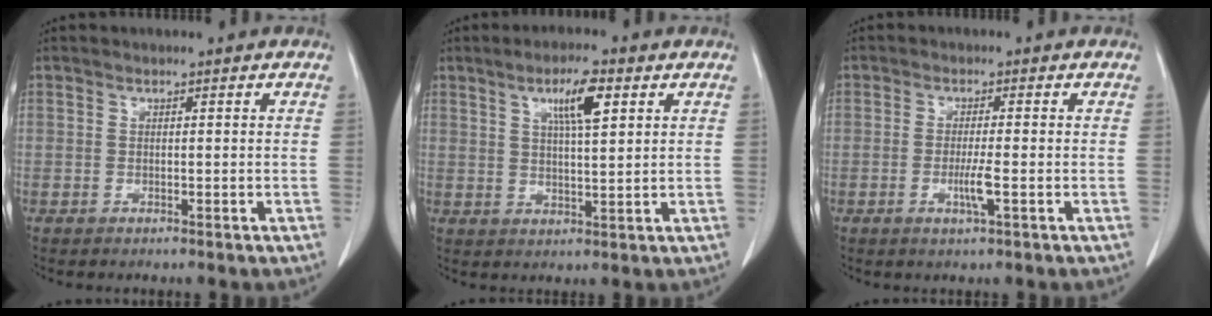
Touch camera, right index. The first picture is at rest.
{"total": 6.6, "force": [3.0, 1.1, 5.8], "torque": [-0.101, 0.003, 0.050]}
{"total": 3.3, "force": [-1.0, -0.1, 3.1], "torque": [-0.060, -0.006, -0.020]}